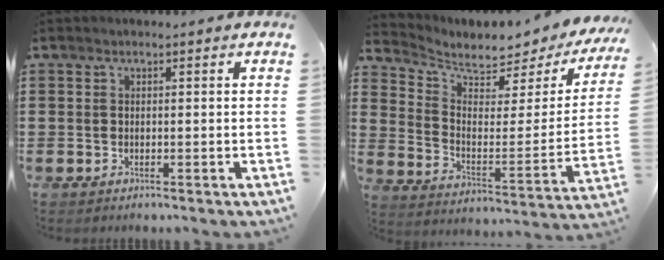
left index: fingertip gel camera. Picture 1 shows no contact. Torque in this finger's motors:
{"motor_torque": [-0.18, -0.76, 0.43, 0.08]}